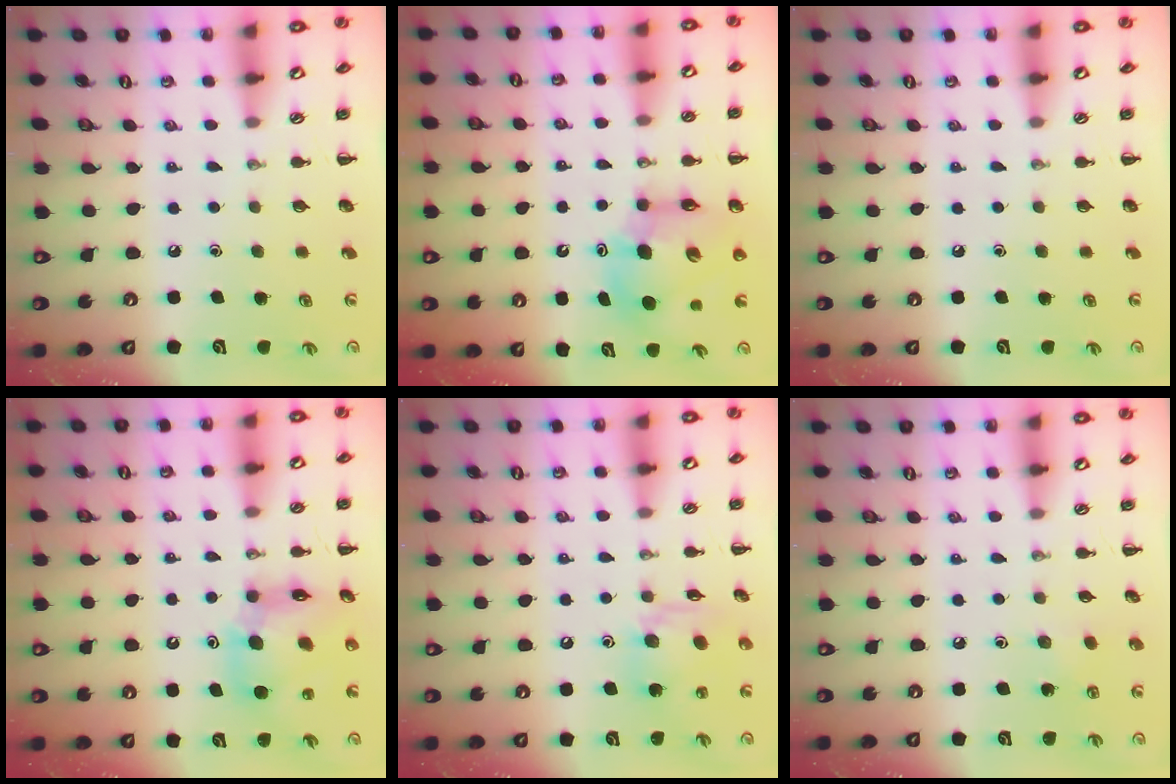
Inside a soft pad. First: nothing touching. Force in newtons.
{"total": 10.5, "press": 10.0, "slide": 3.2}
{"total": 0.0}
{"total": 11.4, "press": 10.9, "slide": 3.3}
{"total": 12.4, "press": 12.2, "slide": 2.6}
{"total": 2.9, "press": 2.7, "slide": 0.8}